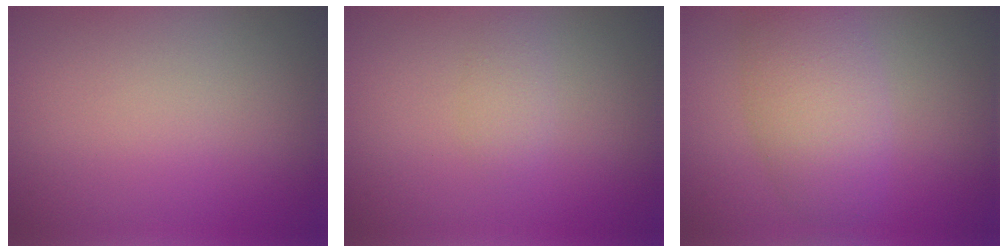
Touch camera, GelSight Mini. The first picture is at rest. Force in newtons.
{"total": 1.3, "press": 1.3, "slide": 0.0}
{"total": 5.4, "press": 5.4, "slide": 0.2}